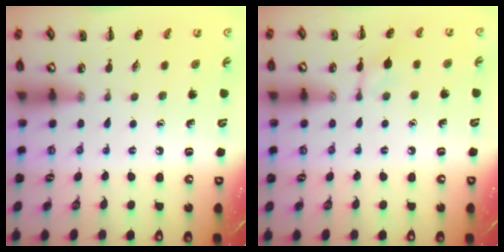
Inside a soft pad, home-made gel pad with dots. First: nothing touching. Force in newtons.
{"total": 4.8, "press": 4.6, "slide": 1.2}